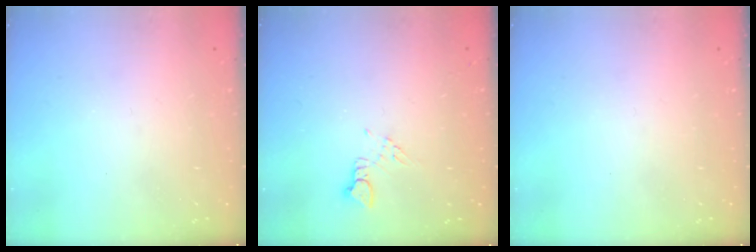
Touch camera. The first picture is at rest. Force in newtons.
{"total": 4.8, "press": 4.8, "slide": 0.6}
{"total": 0.0}